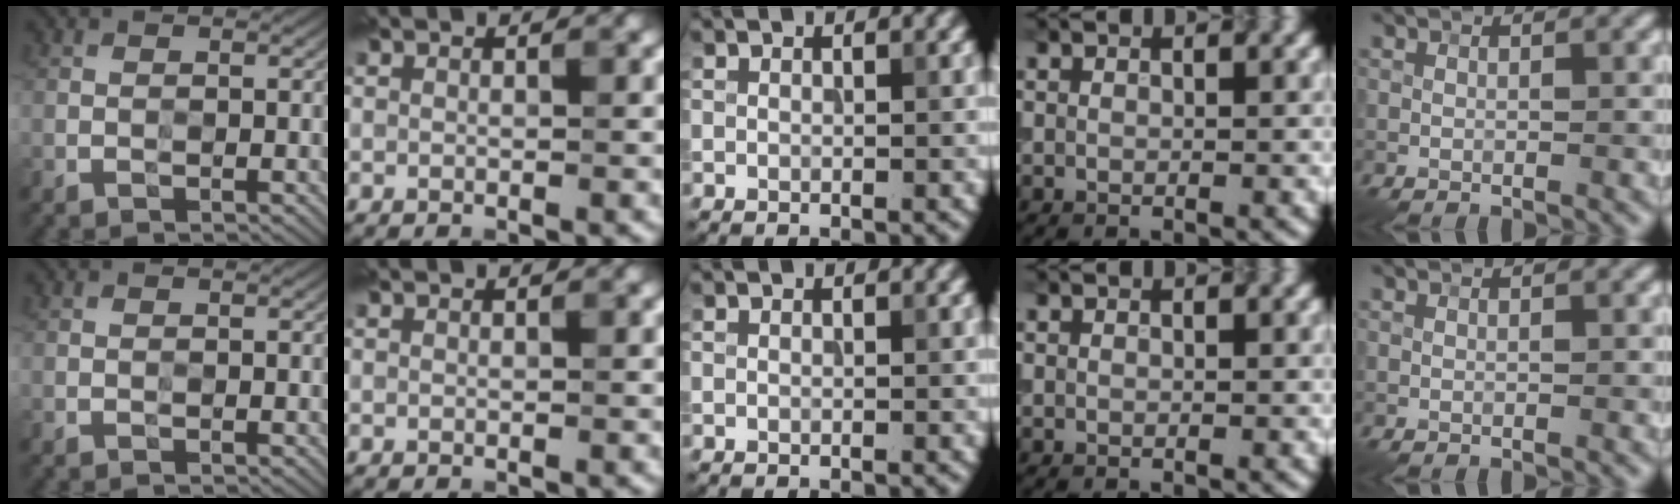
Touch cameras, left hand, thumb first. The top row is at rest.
{}